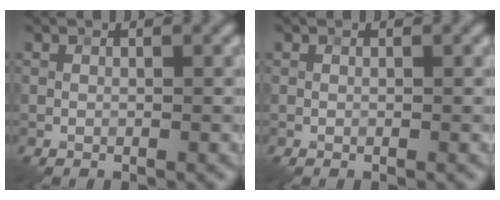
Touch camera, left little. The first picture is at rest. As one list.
[{"total": 0.0}]